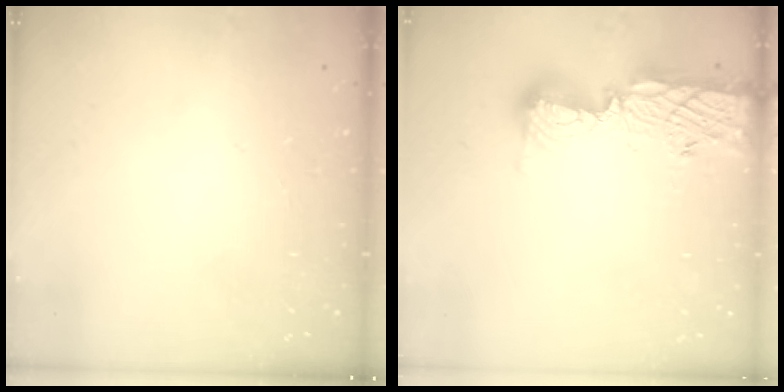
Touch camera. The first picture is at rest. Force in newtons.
{"total": 13.6, "press": 13.5, "slide": 1.0}